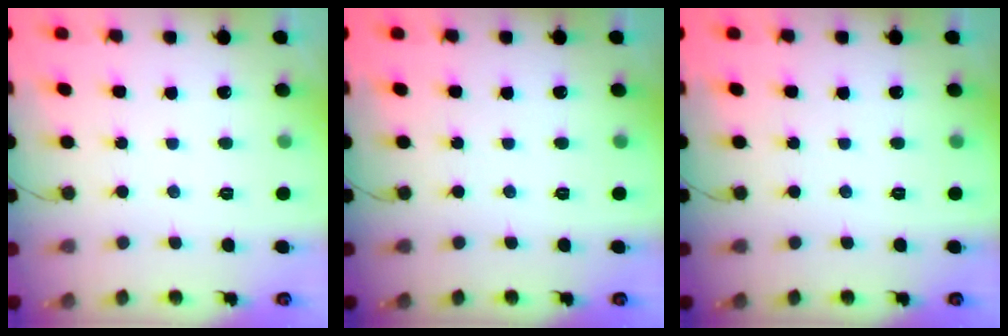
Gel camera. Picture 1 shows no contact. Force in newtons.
{"total": 0.0}
{"total": 0.0}